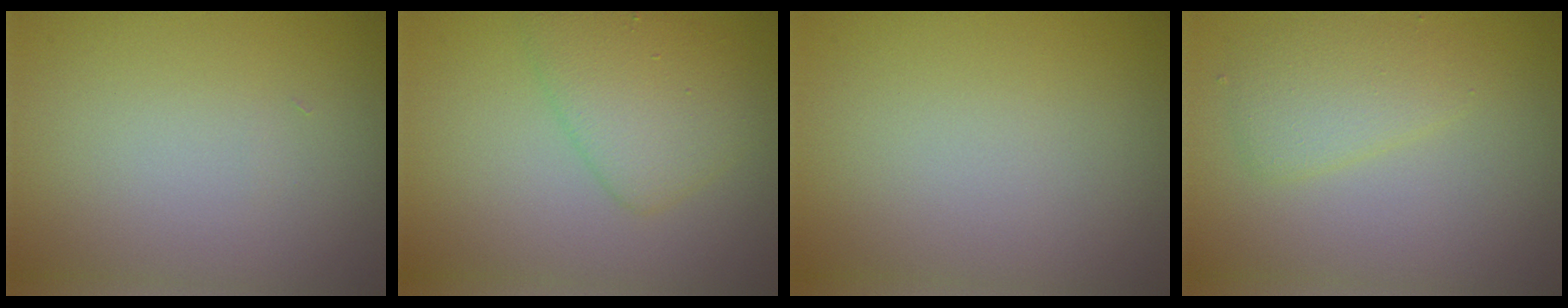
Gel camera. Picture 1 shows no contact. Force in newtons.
{"total": 3.7, "press": 3.7, "slide": 0.2}
{"total": 0.0}
{"total": 2.6, "press": 2.6, "slide": 0.0}